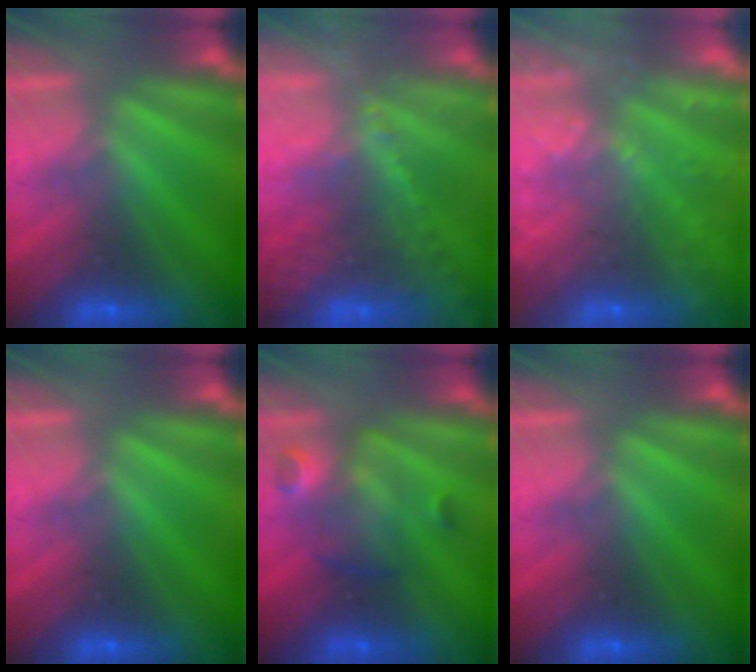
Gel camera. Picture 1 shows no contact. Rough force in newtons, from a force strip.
{"total": 6.9}
{"total": 7.3}
{"total": 0.0}
{"total": 2.9}
{"total": 0.0}